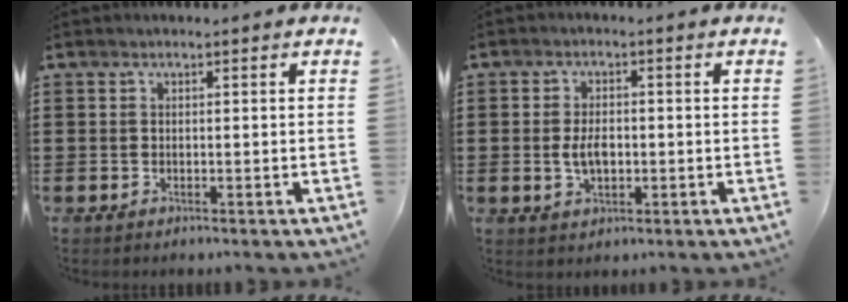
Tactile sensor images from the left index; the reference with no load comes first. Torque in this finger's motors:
{"motor_torque": [0.57, 0.57, 0.24, 0.08]}